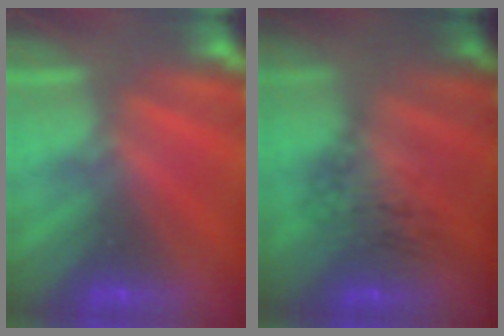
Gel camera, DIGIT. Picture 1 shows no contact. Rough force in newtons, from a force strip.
{"total": 2.6}